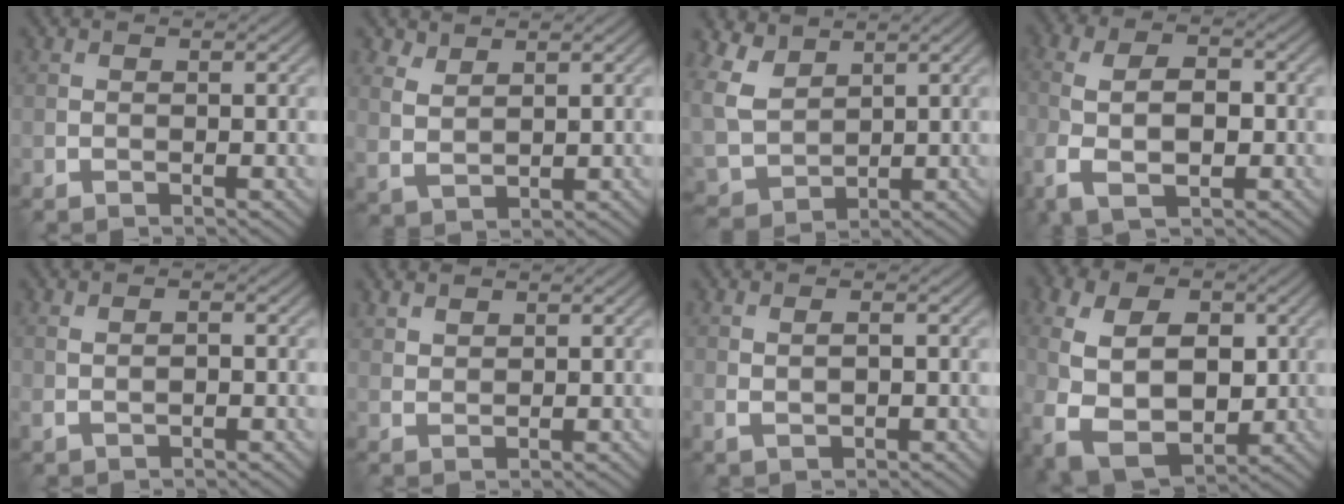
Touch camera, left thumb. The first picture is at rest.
{"total": 3.5, "force": [2.6, 1.7, 1.7], "torque": [-0.044, -0.004, 0.060]}
{"total": 6.9, "force": [3.8, 4.4, 3.7], "torque": [-0.113, -0.001, 0.081]}
{"total": 8.2, "force": [-2.1, 4.6, 6.5], "torque": [-0.150, -0.011, -0.041]}
{"total": 1.7, "force": [0.0, 0.8, 1.4], "torque": [-0.034, 0.000, 0.001]}
{"total": 2.1, "force": [1.7, 0.9, 0.8], "torque": [-0.019, 0.001, 0.041]}
{"total": 1.4, "force": [0.1, 0.5, 1.3], "torque": [-0.027, 0.000, 0.006]}
{"total": 12.8, "force": [-0.9, 8.9, 9.2], "torque": [-0.185, -0.008, -0.006]}